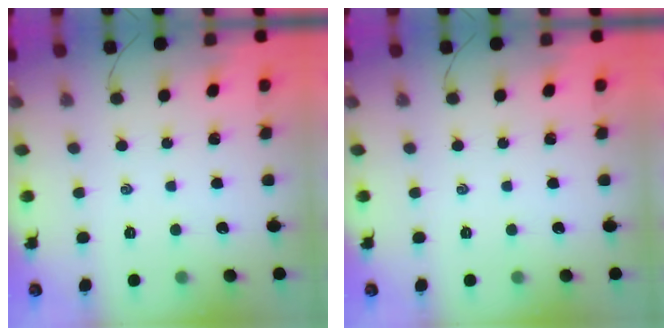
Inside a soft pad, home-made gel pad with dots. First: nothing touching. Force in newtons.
{"total": 0.0}